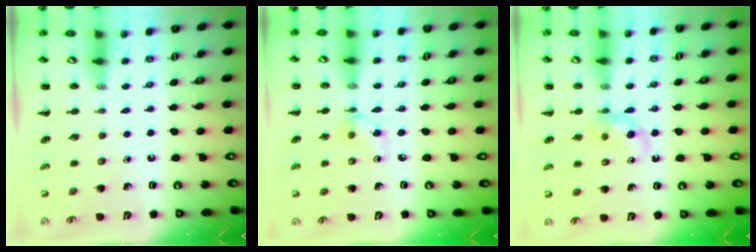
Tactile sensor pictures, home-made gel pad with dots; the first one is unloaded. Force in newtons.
{"total": 3.0, "press": 2.8, "slide": 1.1}
{"total": 6.6, "press": 6.4, "slide": 1.6}